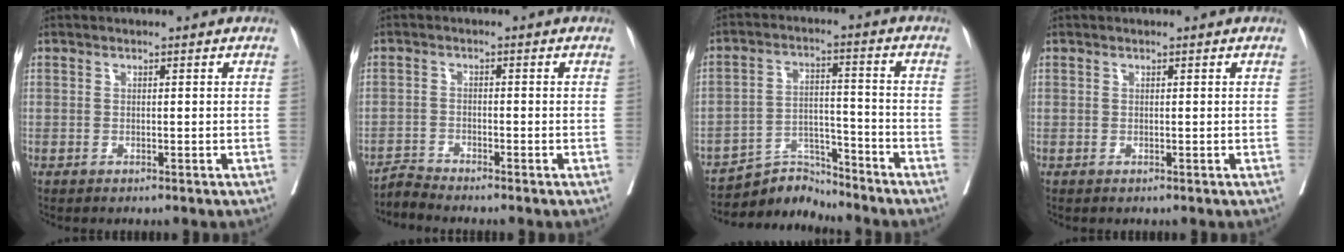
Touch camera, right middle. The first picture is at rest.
{"total": 2.5, "force": [-2.2, -0.8, -0.6], "torque": [0.014, -0.017, -0.045]}
{"total": 6.8, "force": [-6.7, 0.6, -1.1], "torque": [0.018, 0.018, -0.118]}
{"total": 0.0}